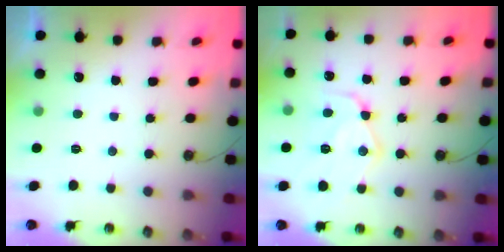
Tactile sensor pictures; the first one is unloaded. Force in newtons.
{"total": 14.7, "press": 14.6, "slide": 1.3}